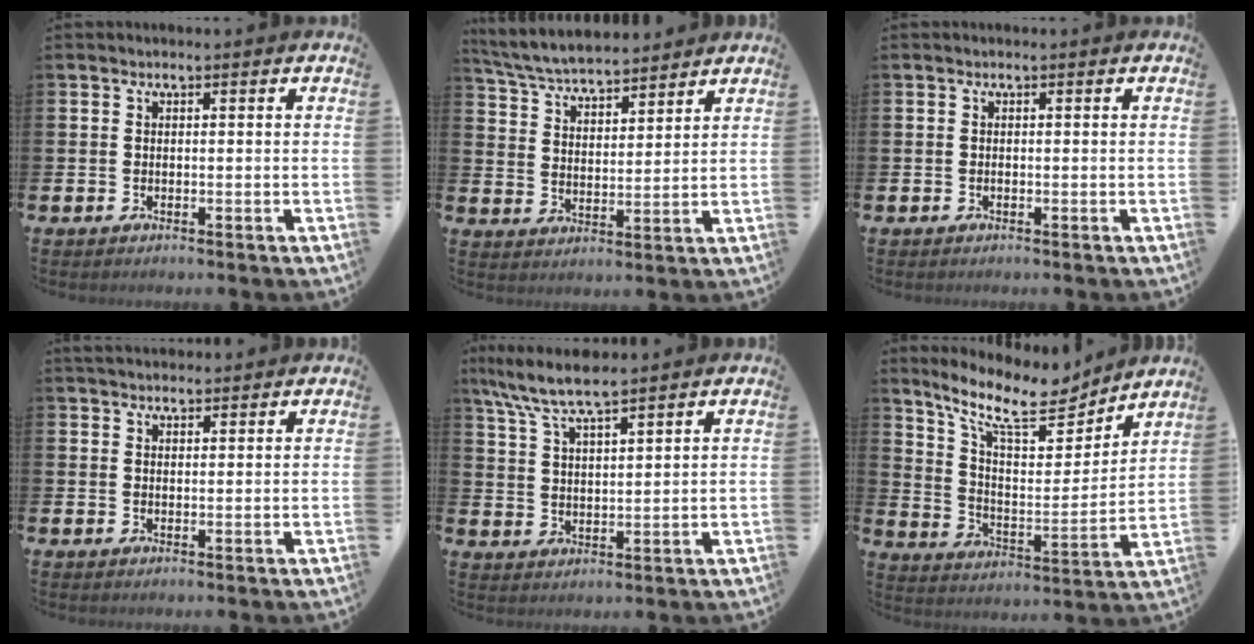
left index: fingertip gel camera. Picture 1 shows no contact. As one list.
[{"total": 5.8, "force": [5.6, 0.8, 0.9], "torque": [-0.046, -0.030, 0.101]}, {"total": 0.0}, {"total": 2.3, "force": [2.2, 0.6, 0.2], "torque": [-0.001, -0.006, 0.039]}, {"total": 7.1, "force": [6.4, 0.9, 3.0], "torque": [-0.086, -0.020, 0.115]}, {"total": 11.0, "force": [9.2, 3.2, 5.0], "torque": [-0.127, -0.056, 0.159]}]